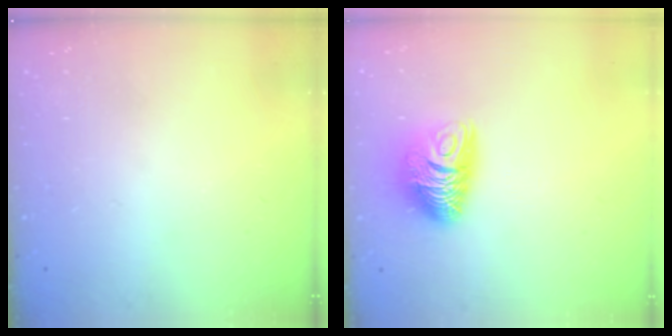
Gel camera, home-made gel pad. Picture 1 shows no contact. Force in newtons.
{"total": 10.0, "press": 9.9, "slide": 1.1}